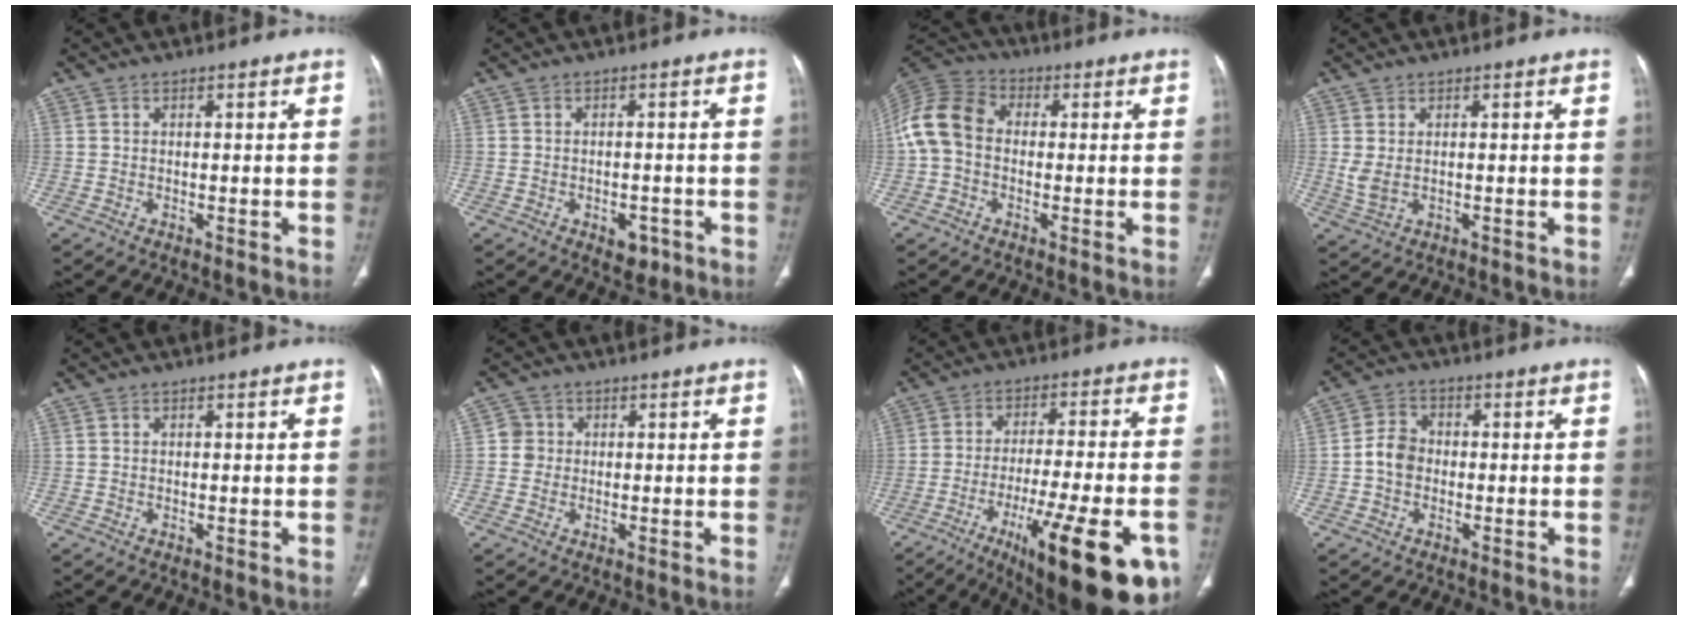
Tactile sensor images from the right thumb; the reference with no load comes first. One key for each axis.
{"total": 3.6, "fx": -1.7, "fy": 2.3, "fz": 2.2, "tx": -0.018, "ty": 0.006, "tz": -0.016}
{"total": 10.7, "fx": -0.4, "fy": 8.2, "fz": 6.9, "tx": -0.137, "ty": 0.033, "tz": -0.020}
{"total": 2.9, "fx": 0.3, "fy": 1.4, "fz": 2.5, "tx": -0.061, "ty": -0.003, "tz": 0.013}
{"total": 0.0}
{"total": 2.8, "fx": 0.1, "fy": 2.8, "fz": 0.4, "tx": 0.016, "ty": 0.007, "tz": -0.002}
{"total": 24.4, "fx": -11.5, "fy": 6.1, "fz": 20.7, "tx": -0.261, "ty": 0.031, "tz": -0.163}
{"total": 5.0, "fx": -0.8, "fy": 4.1, "fz": 2.8, "tx": -0.040, "ty": 0.015, "tz": -0.023}